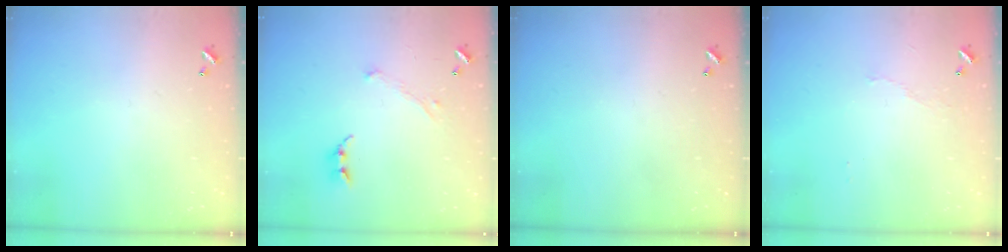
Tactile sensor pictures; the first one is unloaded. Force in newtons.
{"total": 1.7, "press": 1.6, "slide": 0.5}
{"total": 0.0}
{"total": 2.9, "press": 2.8, "slide": 0.6}